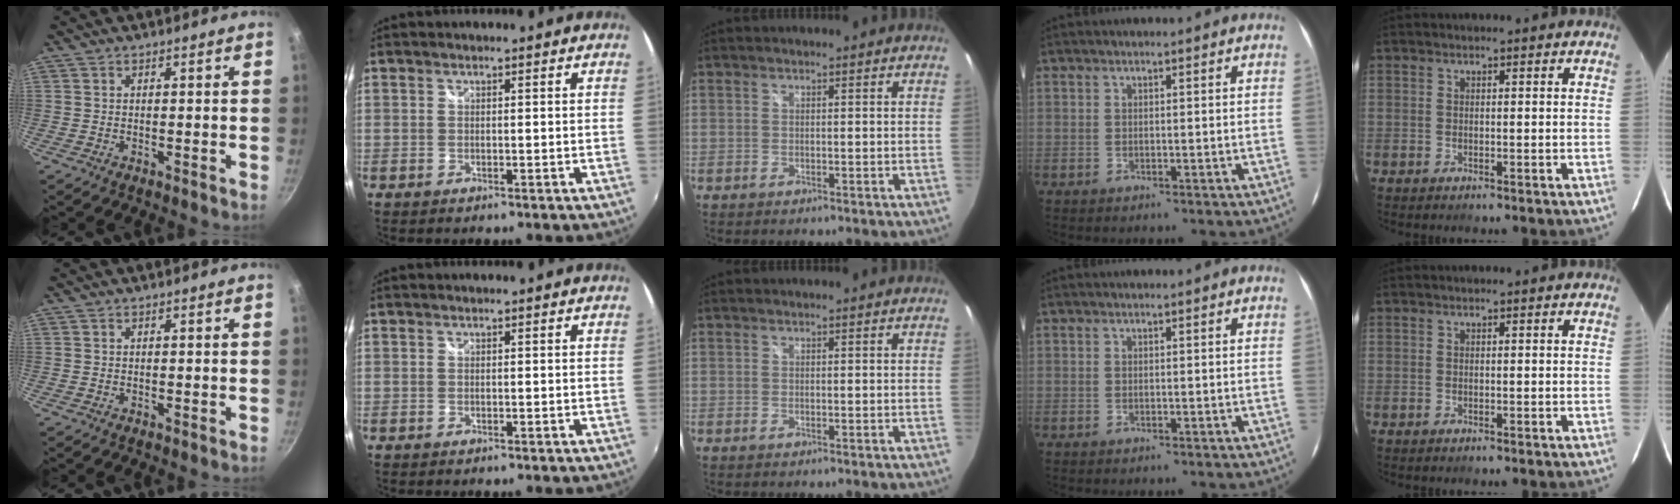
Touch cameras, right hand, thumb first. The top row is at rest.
{}